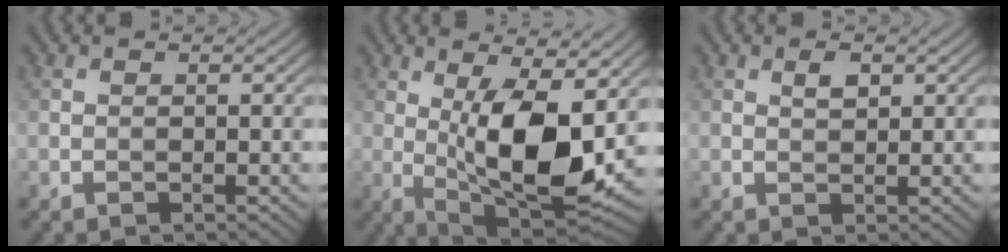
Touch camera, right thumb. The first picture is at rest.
{"total": 13.3, "force": [1.0, 4.9, 12.3], "torque": [-0.208, -0.013, 0.021]}
{"total": 1.5, "force": [0.7, 0.8, 1.1], "torque": [-0.021, -0.001, 0.013]}